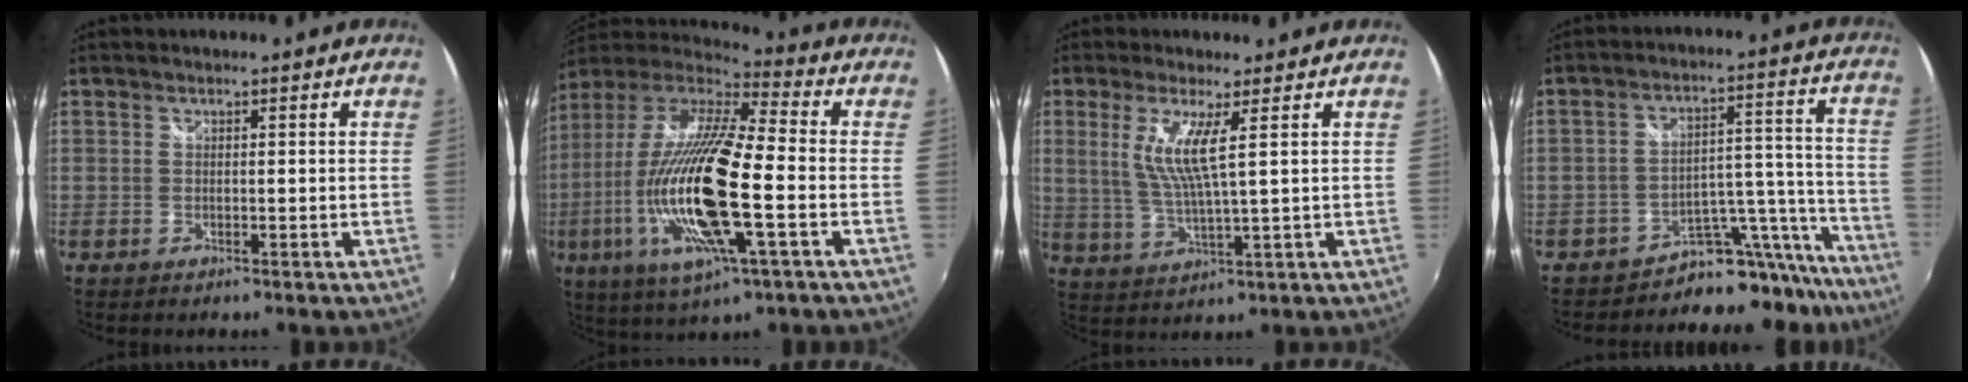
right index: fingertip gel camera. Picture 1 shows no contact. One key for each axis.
{"total": 23.8, "fx": -4.8, "fy": 4.8, "fz": 22.8, "tx": -0.425, "ty": -0.040, "tz": -0.096}
{"total": 7.0, "fx": 2.4, "fy": 0.1, "fz": 6.6, "tx": -0.138, "ty": -0.013, "tz": 0.053}
{"total": 12.6, "fx": -11.9, "fy": 4.0, "fz": 0.6, "tx": 0.019, "ty": 0.073, "tz": -0.181}